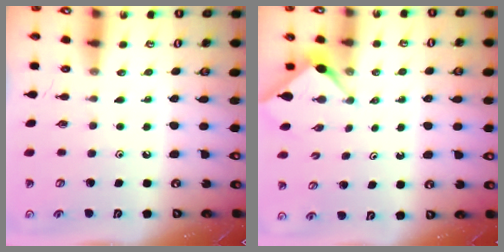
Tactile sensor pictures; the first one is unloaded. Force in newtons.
{"total": 2.9, "press": 2.8, "slide": 0.3}